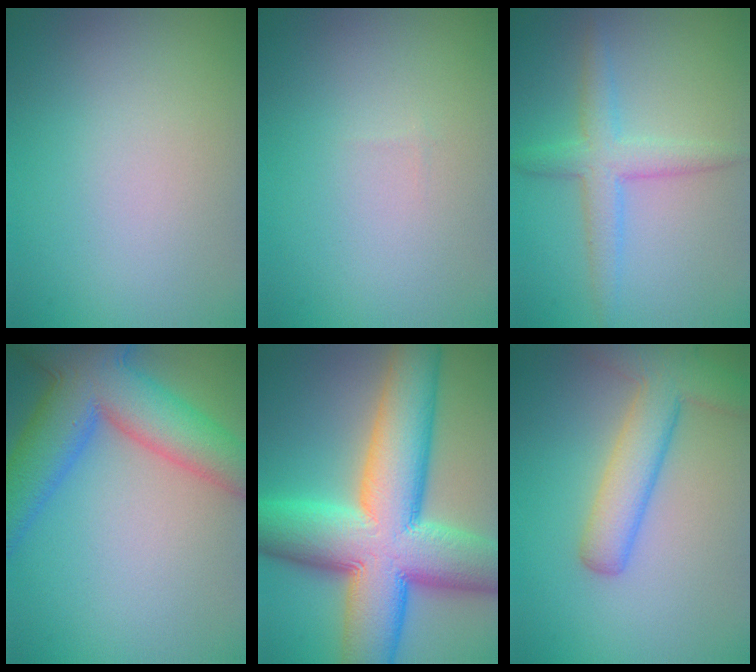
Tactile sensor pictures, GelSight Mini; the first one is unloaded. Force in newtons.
{"total": 0.0}
{"total": 3.3, "press": 3.3, "slide": 0.1}
{"total": 10.4, "press": 10.4, "slide": 0.5}
{"total": 15.9, "press": 15.9, "slide": 0.6}
{"total": 5.3, "press": 5.3, "slide": 0.4}